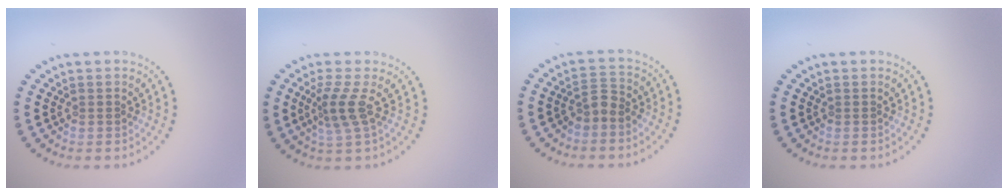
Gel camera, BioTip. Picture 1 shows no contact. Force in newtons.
{"total": 2.6, "press": 1.9, "slide": 1.8}
{"total": 1.8, "press": 1.4, "slide": 1.1}
{"total": 0.0}